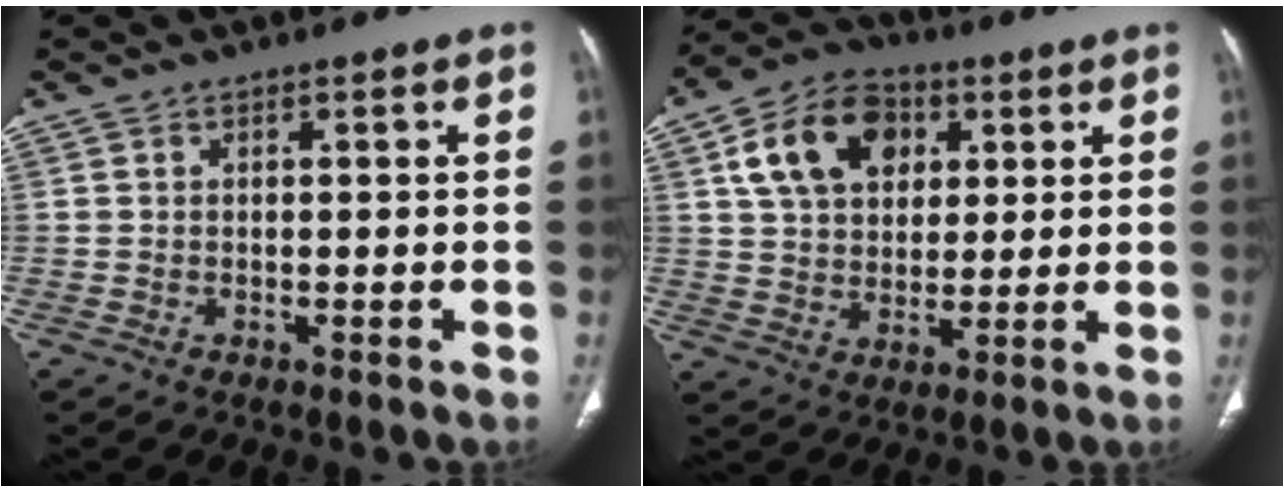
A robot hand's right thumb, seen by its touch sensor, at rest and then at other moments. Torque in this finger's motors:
{"motor_torque": [0.16, 1.89, 0.45, -0.24, 0.02]}